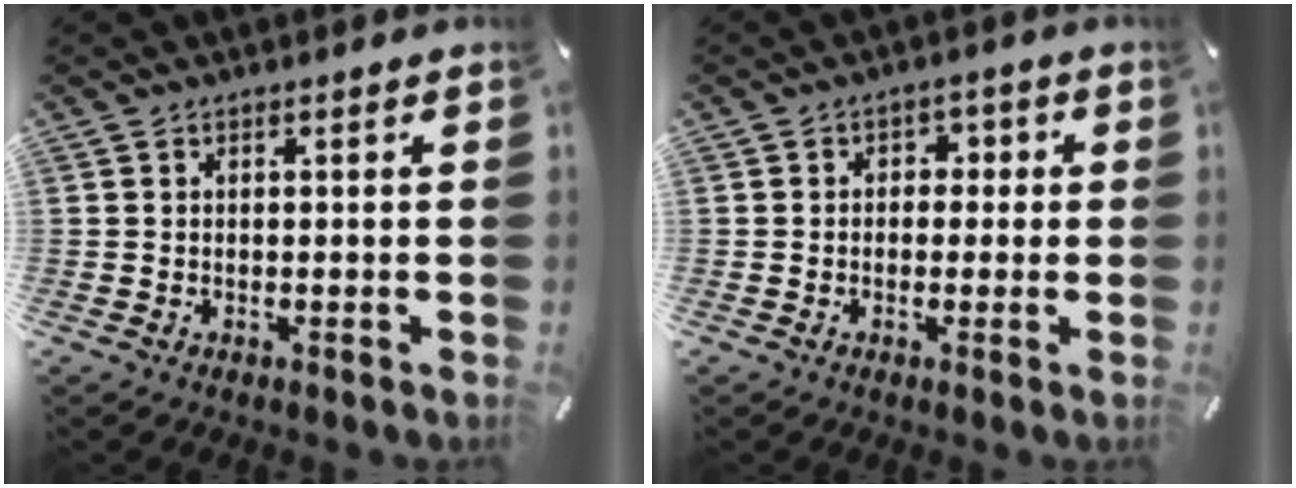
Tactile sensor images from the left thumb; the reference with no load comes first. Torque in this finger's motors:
{"motor_torque": [0.08, -0.37, 0.12, 0.15, 0.00]}